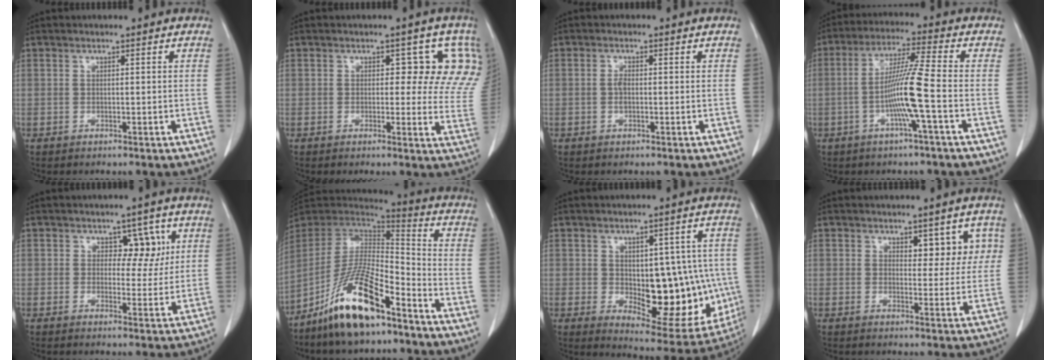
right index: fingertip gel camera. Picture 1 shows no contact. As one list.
[{"total": 7.7, "force": [3.6, 4.2, 5.3], "torque": [-0.033, 0.003, 0.022]}, {"total": 1.5, "force": [-0.1, 0.6, 1.3], "torque": [-0.028, 0.001, -0.004]}, {"total": 9.3, "force": [-2.4, -1.1, 9.0], "torque": [-0.175, 0.001, -0.048]}, {"total": 4.8, "force": [1.8, 3.1, 3.2], "torque": [-0.027, 0.007, 0.025]}, {"total": 16.3, "force": [-10.8, 3.9, 11.6], "torque": [-0.227, -0.002, -0.200]}, {"total": 16.9, "force": [-1.6, 7.9, 14.9], "torque": [-0.189, 0.000, 0.005]}, {"total": 5.5, "force": [2.4, 2.9, 3.9], "torque": [-0.030, 0.010, 0.030]}]